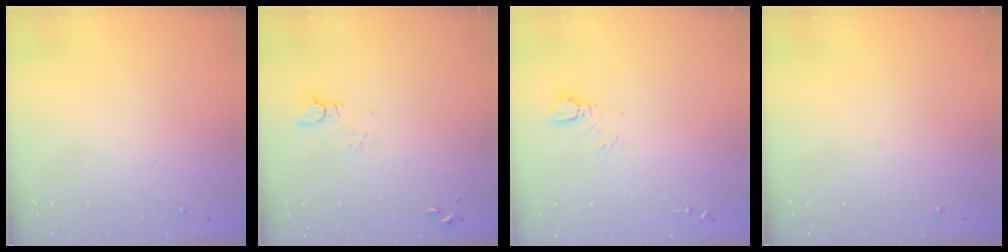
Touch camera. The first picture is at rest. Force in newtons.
{"total": 3.3, "press": 3.3, "slide": 0.0}
{"total": 3.3, "press": 3.3, "slide": 0.2}
{"total": 0.0}